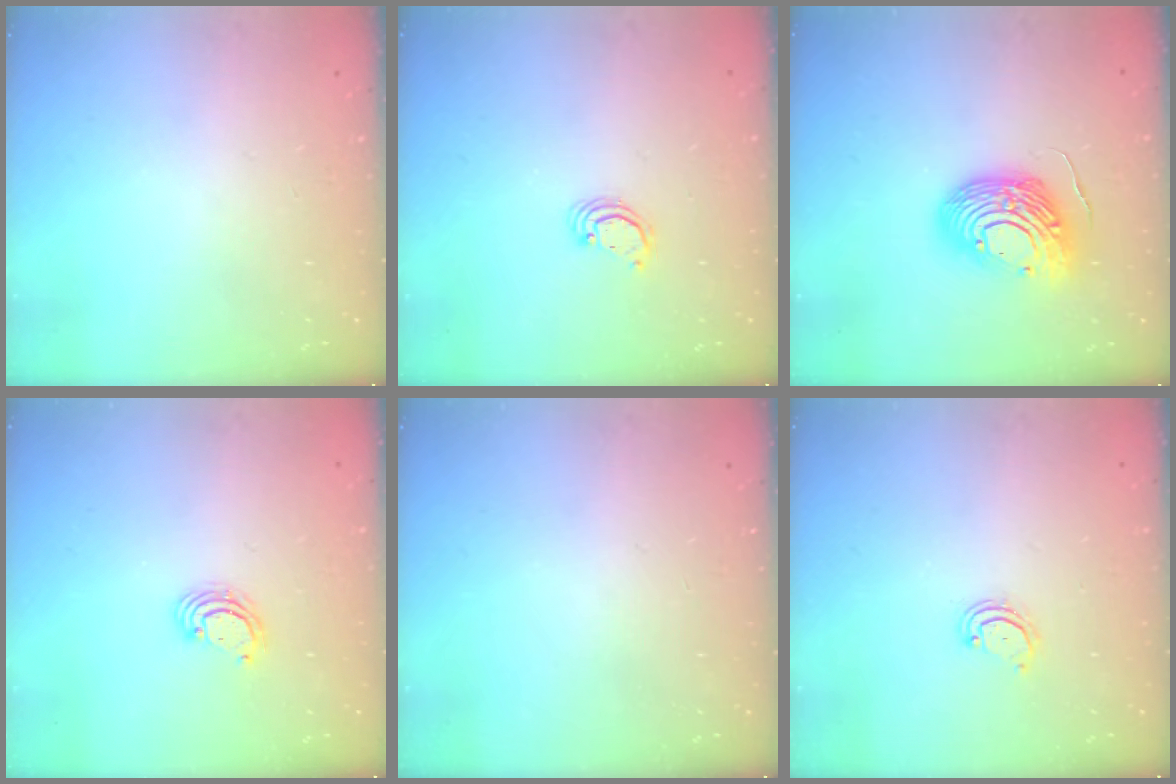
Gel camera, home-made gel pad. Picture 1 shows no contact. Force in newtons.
{"total": 2.3, "press": 2.3, "slide": 0.3}
{"total": 14.0, "press": 13.9, "slide": 2.3}
{"total": 3.2, "press": 3.2, "slide": 0.3}
{"total": 0.0}
{"total": 2.8, "press": 2.8, "slide": 0.2}